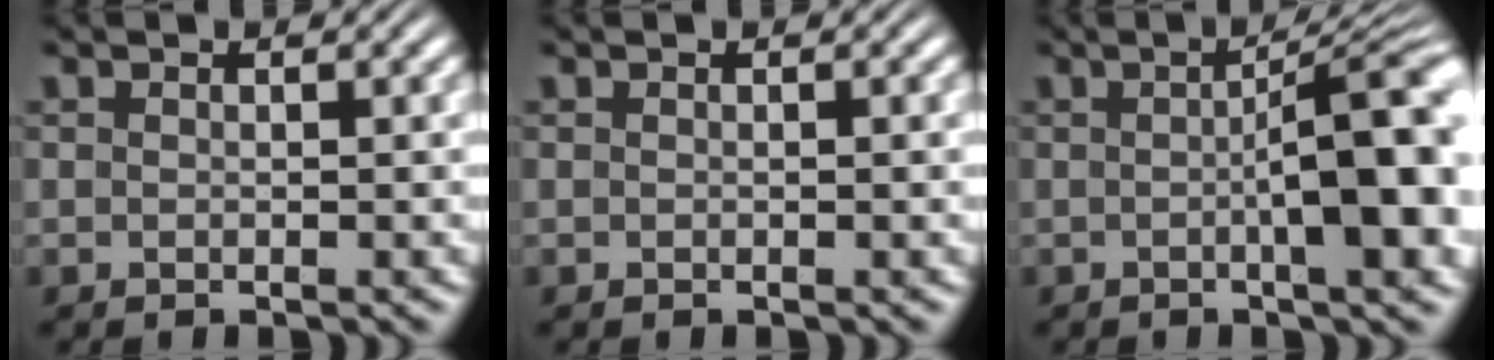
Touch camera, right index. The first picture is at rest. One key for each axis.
{"total": 0.0}
{"total": 7.2, "fx": -1.0, "fy": 1.9, "fz": 6.9, "tx": -0.084, "ty": 0.013, "tz": -0.024}